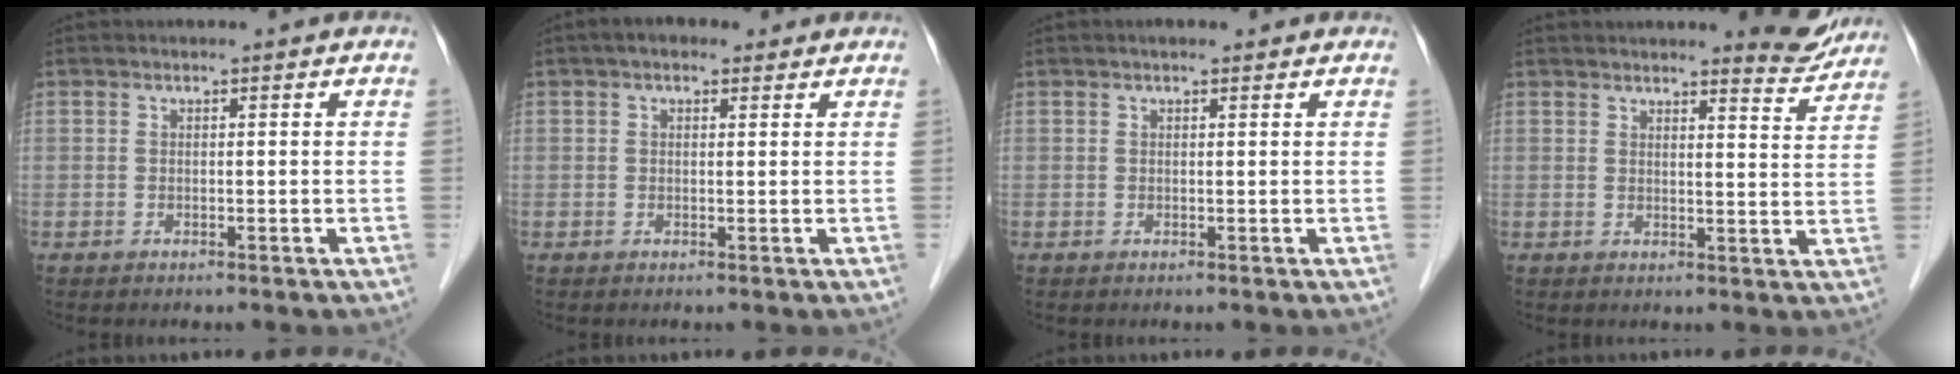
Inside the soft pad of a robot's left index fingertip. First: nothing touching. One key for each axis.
{"total": 3.3, "fx": 2.1, "fy": 1.9, "fz": 1.7, "tx": -0.030, "ty": 0.026, "tz": 0.028}
{"total": 1.8, "fx": 1.4, "fy": 0.6, "fz": 1.0, "tx": -0.016, "ty": 0.013, "tz": 0.017}
{"total": 5.3, "fx": 5.2, "fy": 0.5, "fz": 1.1, "tx": -0.011, "ty": -0.026, "tz": 0.054}